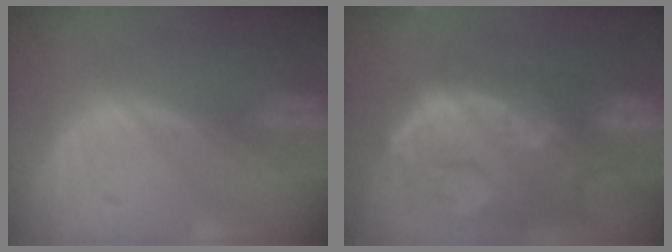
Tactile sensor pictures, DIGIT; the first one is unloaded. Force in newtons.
{"total": 14.6, "press": 11.8, "slide": 8.5}